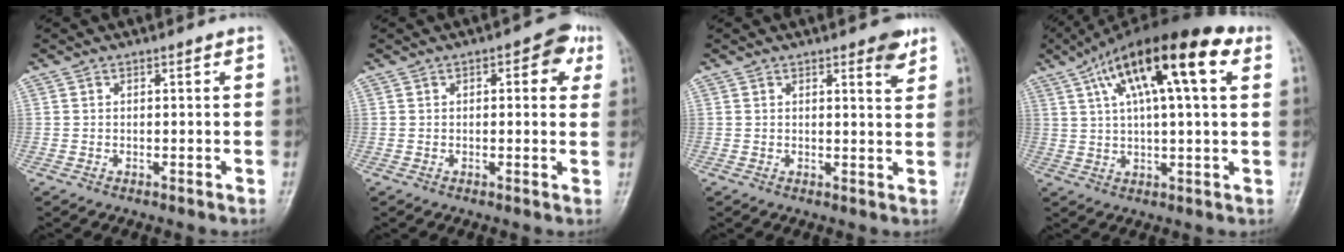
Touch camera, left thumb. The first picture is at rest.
{"total": 5.3, "force": [1.9, 2.6, 4.2], "torque": [-0.029, 0.001, 0.015]}
{"total": 3.7, "force": [2.3, 1.0, 2.6], "torque": [-0.030, -0.014, 0.028]}
{"total": 19.9, "force": [7.9, 6.3, 17.1], "torque": [-0.277, 0.021, 0.125]}